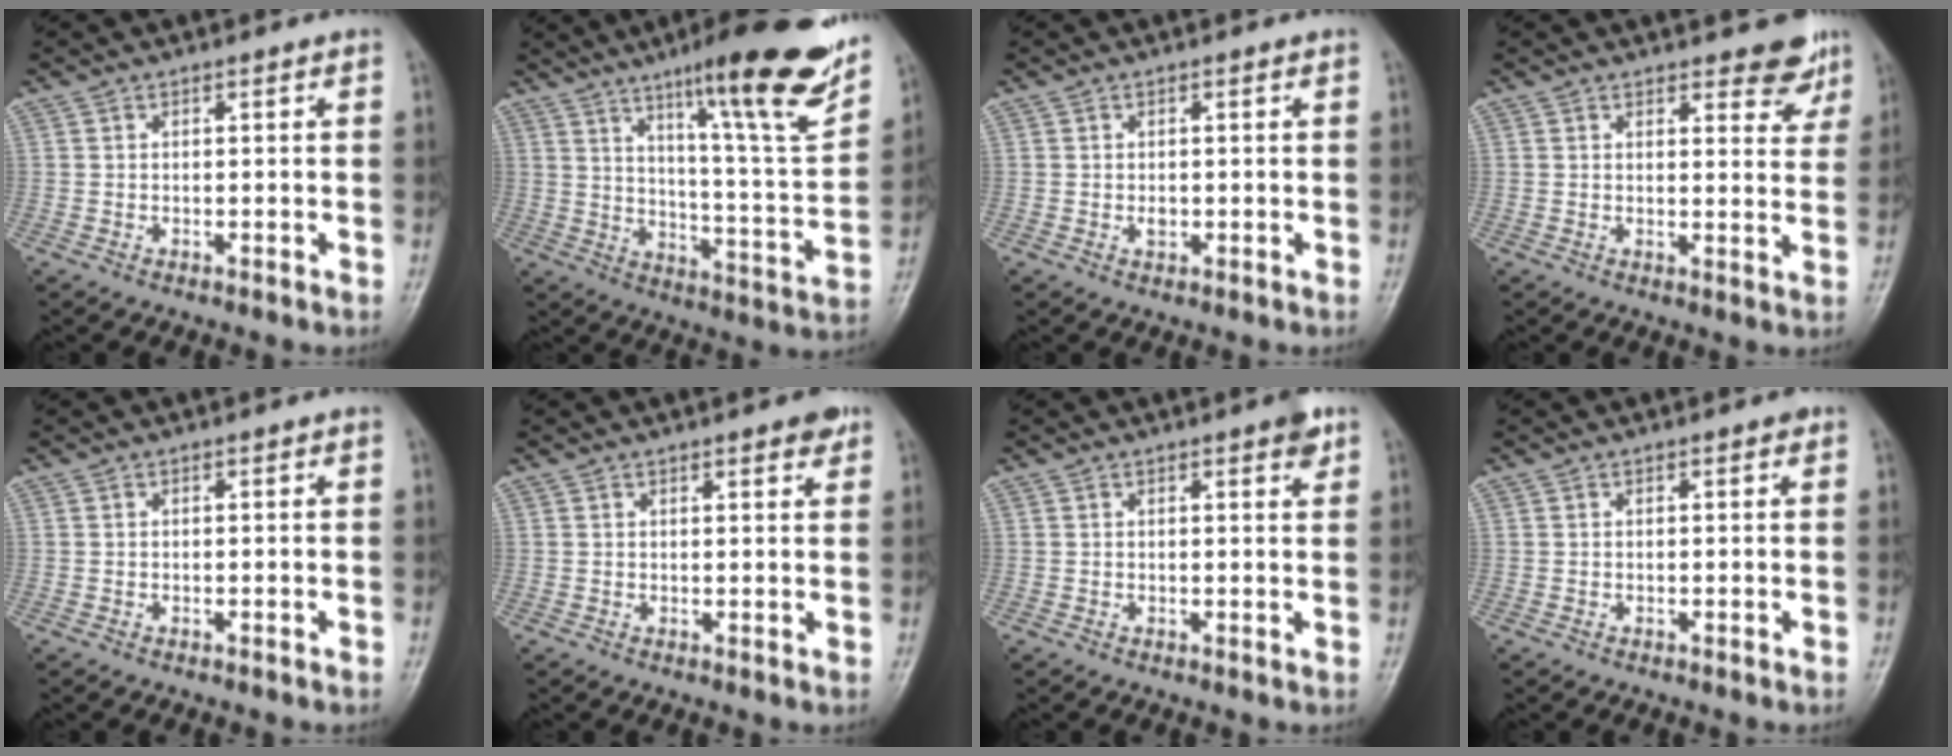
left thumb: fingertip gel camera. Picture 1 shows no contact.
{"total": 21.7, "force": [13.7, 3.1, 16.5], "torque": [-0.208, -0.065, 0.208]}
{"total": 1.3, "force": [0.0, 0.9, 1.0], "torque": [-0.010, 0.000, 0.002]}
{"total": 6.1, "force": [4.4, 2.5, 3.4], "torque": [-0.011, -0.026, 0.051]}
{"total": 0.0}
{"total": 3.0, "force": [2.0, 1.0, 2.0], "torque": [-0.017, -0.008, 0.024]}
{"total": 2.6, "force": [1.6, 0.7, 1.9], "torque": [-0.019, -0.006, 0.017]}
{"total": 0.7, "force": [0.4, 0.3, 0.5], "torque": [-0.007, 0.000, 0.003]}